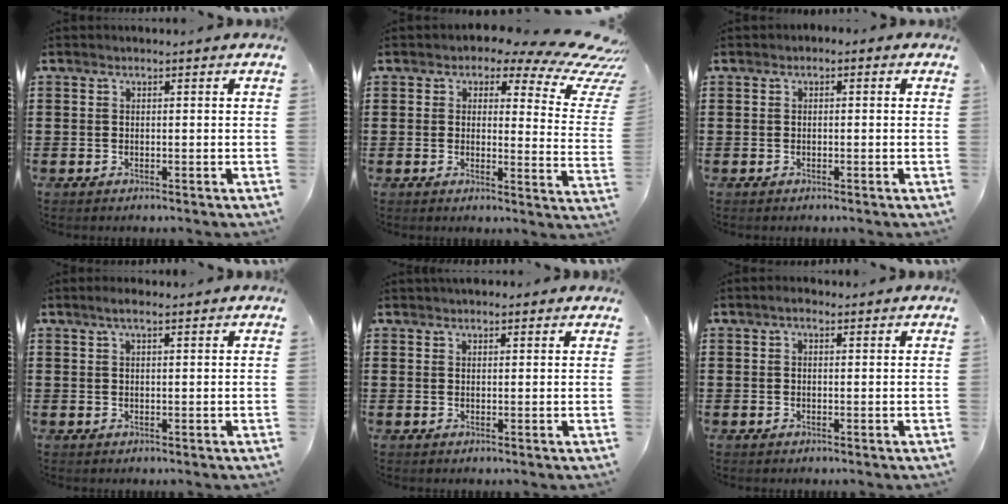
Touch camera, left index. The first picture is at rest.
{"total": 5.9, "force": [4.1, 2.1, 3.7], "torque": [-0.059, -0.029, 0.064]}
{"total": 0.6, "force": [-0.3, 0.4, 0.3], "torque": [-0.008, 0.000, -0.006]}
{"total": 2.4, "force": [1.5, 0.5, 1.7], "torque": [-0.035, 0.004, 0.027]}
{"total": 1.8, "force": [1.7, 0.5, 0.4], "torque": [-0.010, 0.002, 0.033]}
{"total": 1.5, "force": [0.7, 0.7, 1.2], "torque": [-0.023, 0.005, 0.012]}